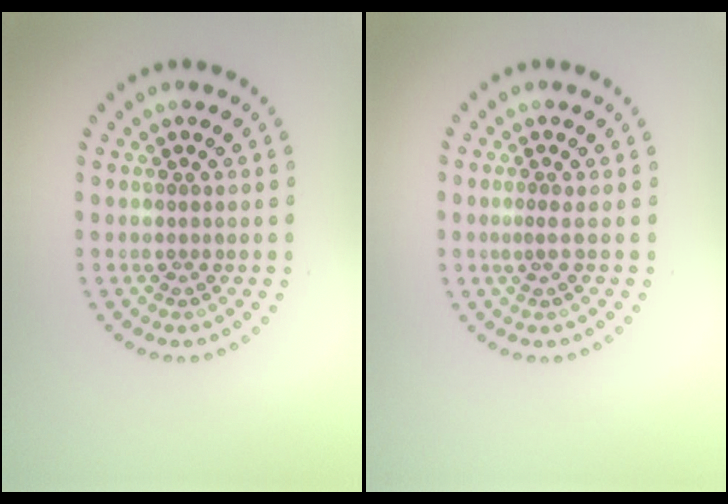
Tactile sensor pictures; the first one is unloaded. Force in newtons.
{"total": 0.6, "press": 0.1, "slide": 0.6}